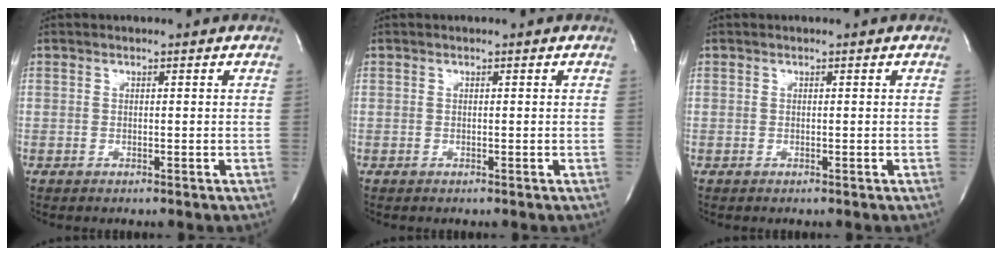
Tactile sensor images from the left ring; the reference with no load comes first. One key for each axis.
{"total": 0.0}
{"total": 0.0}